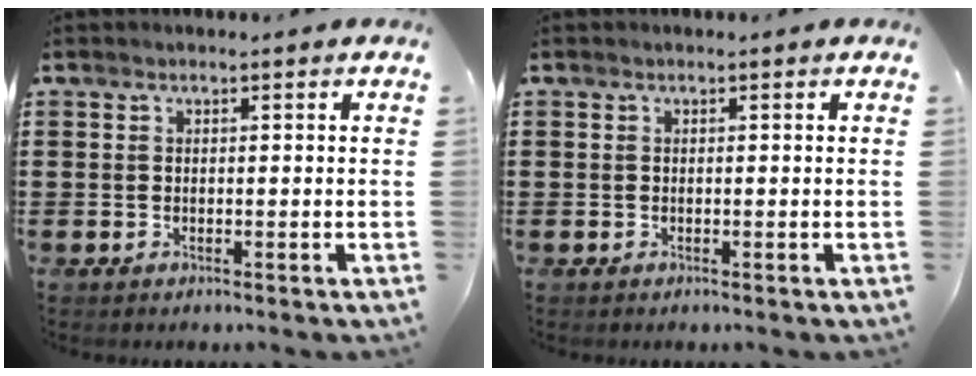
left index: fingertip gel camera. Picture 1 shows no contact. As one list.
[{"total": 0.0}]